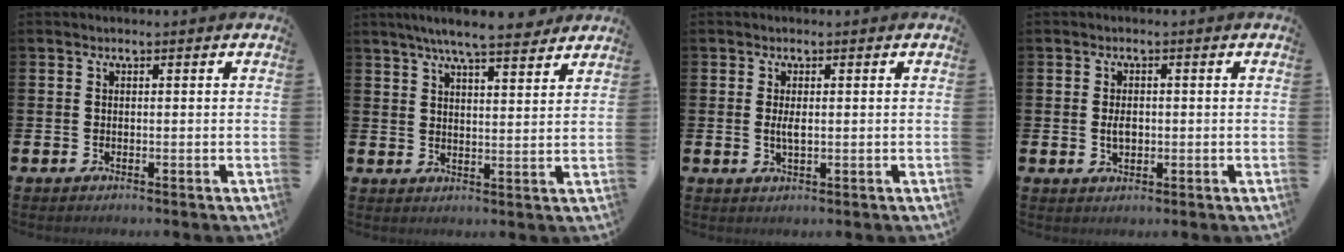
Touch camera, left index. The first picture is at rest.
{"total": 6.7, "force": [6.2, 0.5, 2.6], "torque": [-0.055, -0.025, 0.107]}
{"total": 1.8, "force": [0.2, 0.6, 1.7], "torque": [-0.027, -0.001, 0.001]}
{"total": 2.4, "force": [0.0, 1.5, 1.8], "torque": [-0.020, 0.000, -0.005]}